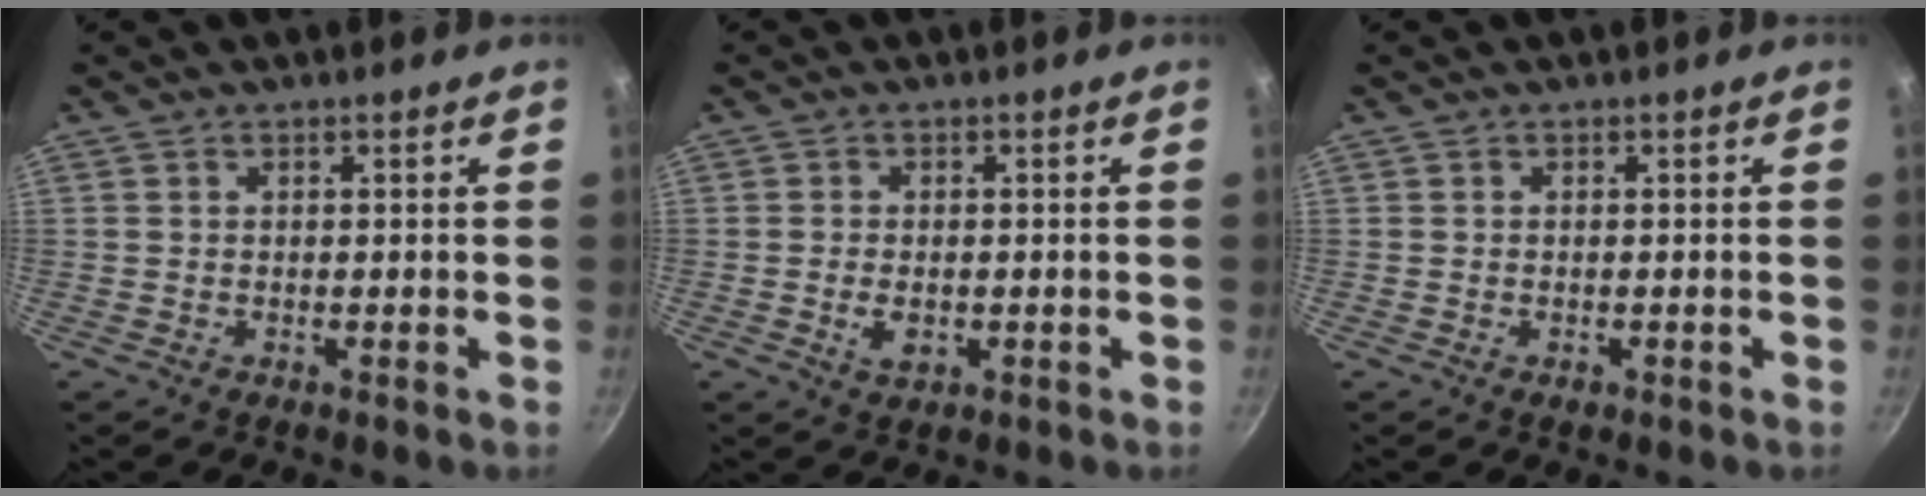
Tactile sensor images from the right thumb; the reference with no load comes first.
{"total": 3.6, "force": [-0.8, 2.2, 2.7], "torque": [-0.048, 0.001, -0.011]}
{"total": 0.9, "force": [-0.5, 0.5, 0.6], "torque": [-0.009, 0.002, -0.005]}